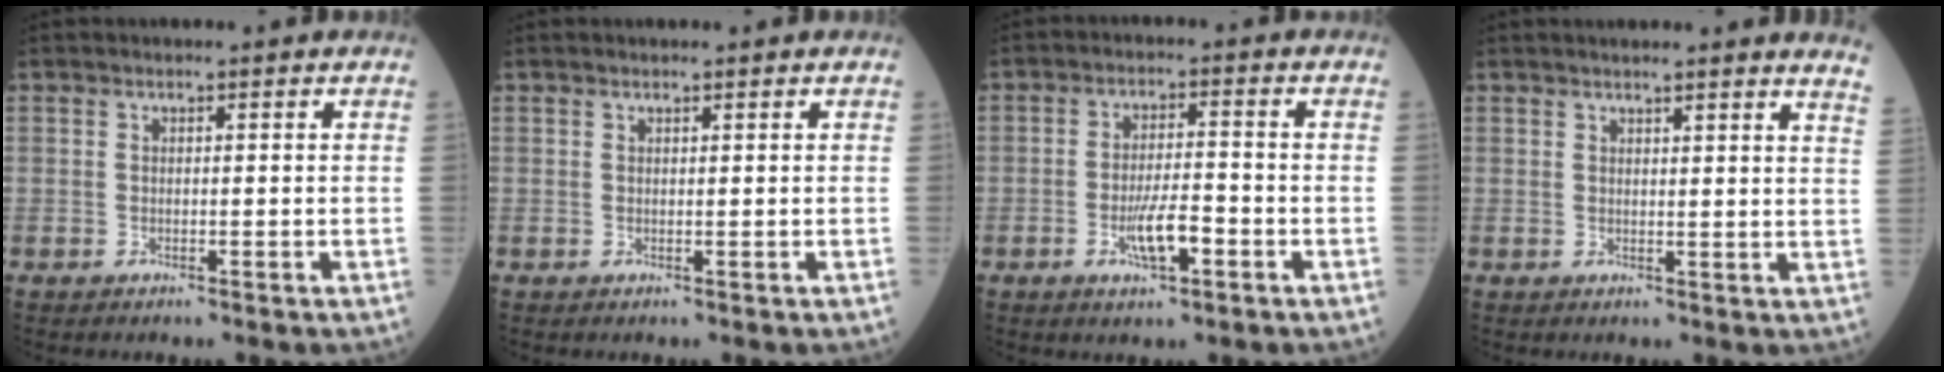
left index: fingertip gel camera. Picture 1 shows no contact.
{"total": 0.6, "force": [0.5, 0.1, 0.2], "torque": [-0.009, 0.003, 0.011]}
{"total": 5.5, "force": [-2.4, 1.4, 4.8], "torque": [-0.095, -0.005, -0.041]}
{"total": 8.6, "force": [8.1, -0.3, 2.7], "torque": [-0.025, -0.036, 0.067]}